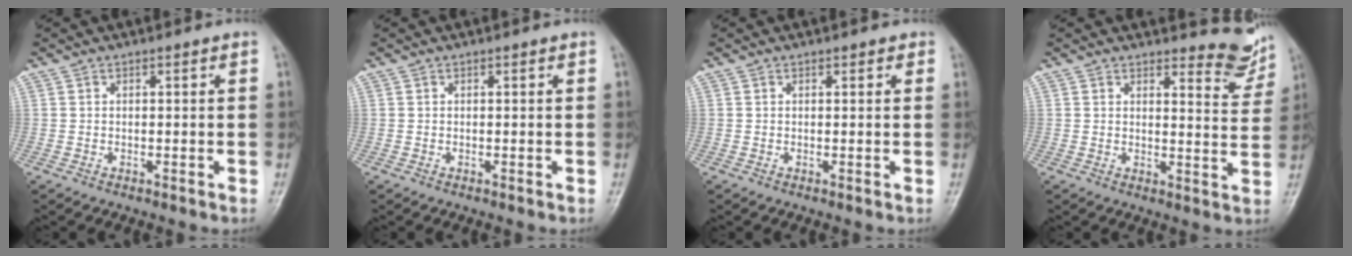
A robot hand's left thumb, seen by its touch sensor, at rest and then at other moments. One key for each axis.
{"total": 0.0}
{"total": 0.9, "fx": 0.6, "fy": 0.6, "fz": 0.5, "tx": 0.001, "ty": -0.002, "tz": 0.002}
{"total": 7.0, "fx": 6.5, "fy": 1.9, "fz": 1.4, "tx": 0.004, "ty": -0.062, "tz": 0.068}